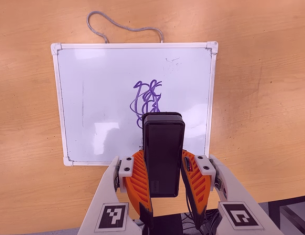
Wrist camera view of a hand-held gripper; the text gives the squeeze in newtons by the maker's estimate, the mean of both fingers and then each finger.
{"total": 7.8, "left": 6.5, "right": 9.2}